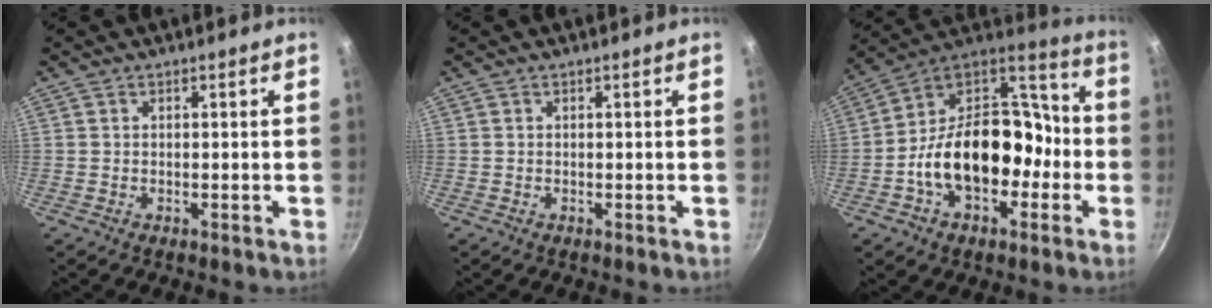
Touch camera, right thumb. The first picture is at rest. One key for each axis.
{"total": 0.0}
{"total": 21.7, "fx": -5.2, "fy": 14.7, "fz": 15.1, "tx": -0.203, "ty": 0.075, "tz": -0.090}